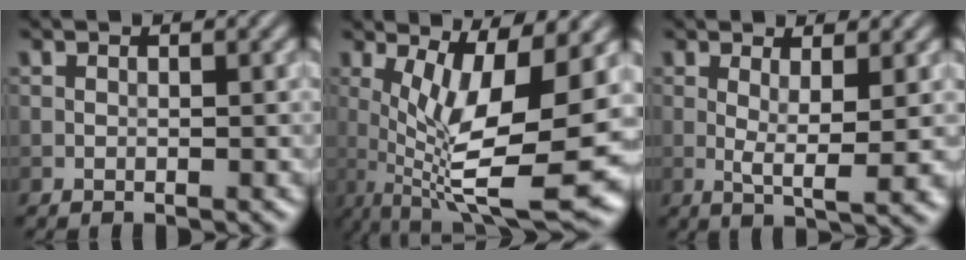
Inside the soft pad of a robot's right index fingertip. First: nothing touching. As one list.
[{"total": 12.4, "force": [-0.5, 3.5, 11.9], "torque": [-0.187, -0.015, 0.002]}, {"total": 3.8, "force": [0.7, 0.6, 3.6], "torque": [-0.067, -0.012, 0.013]}]